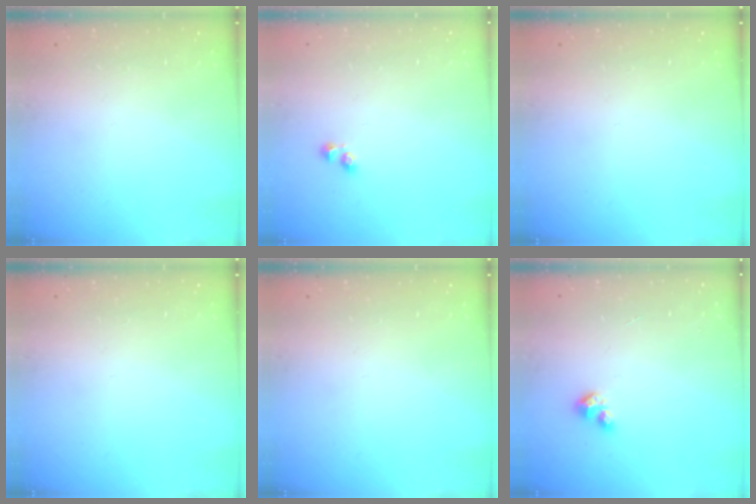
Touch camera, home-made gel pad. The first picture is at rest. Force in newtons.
{"total": 2.1, "press": 1.9, "slide": 0.9}
{"total": 0.0}
{"total": 0.0}
{"total": 0.0}
{"total": 1.9, "press": 1.9, "slide": 0.3}